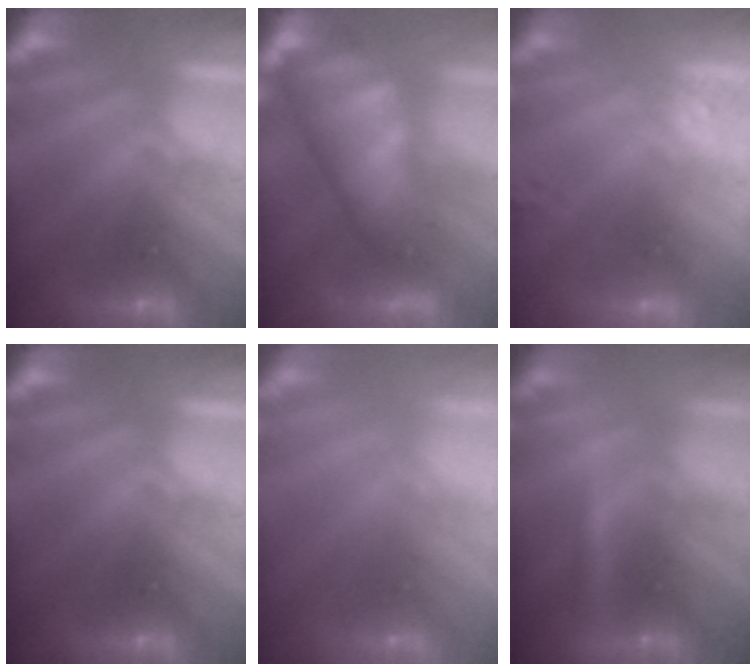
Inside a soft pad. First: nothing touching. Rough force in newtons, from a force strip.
{"total": 9.8}
{"total": 2.6}
{"total": 0.0}
{"total": 9.1}
{"total": 2.0}